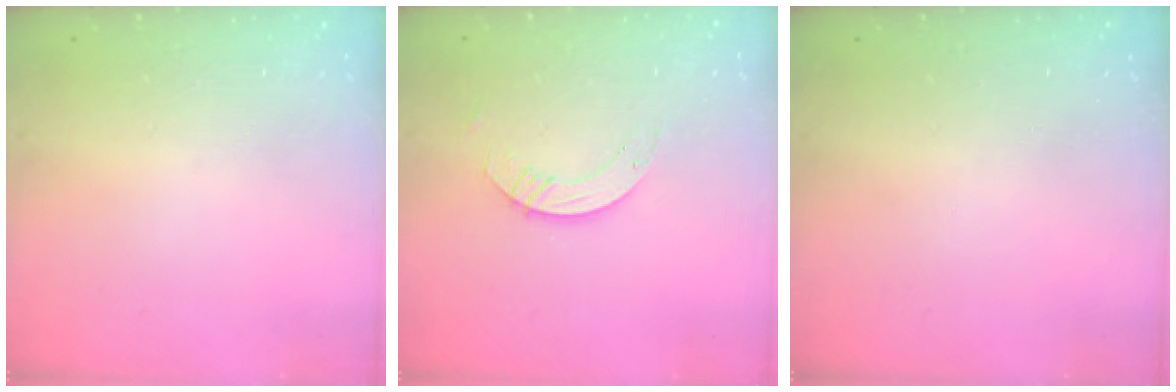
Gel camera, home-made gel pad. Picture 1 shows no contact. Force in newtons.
{"total": 3.9, "press": 3.9, "slide": 0.4}
{"total": 0.0}